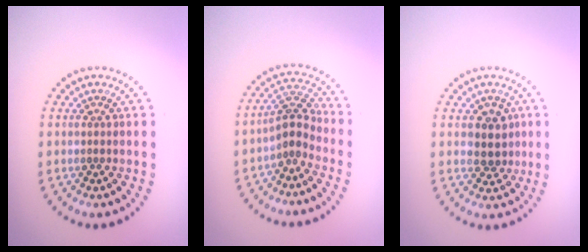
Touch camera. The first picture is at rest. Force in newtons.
{"total": 2.8, "press": 2.4, "slide": 1.4}
{"total": 2.7, "press": 2.4, "slide": 1.1}